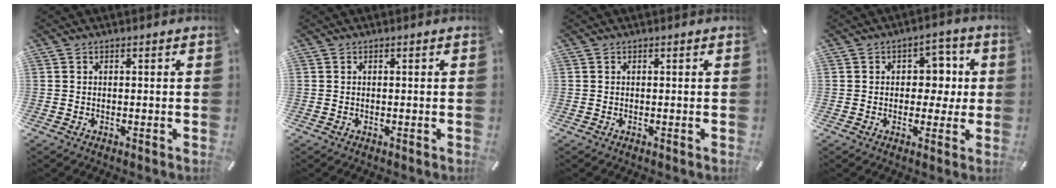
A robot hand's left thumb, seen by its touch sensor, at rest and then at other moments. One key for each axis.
{"total": 0.0}
{"total": 0.0}
{"total": 7.1, "fx": 0.4, "fy": 5.8, "fz": 4.0, "tx": -0.039, "ty": 0.002, "tz": -0.001}